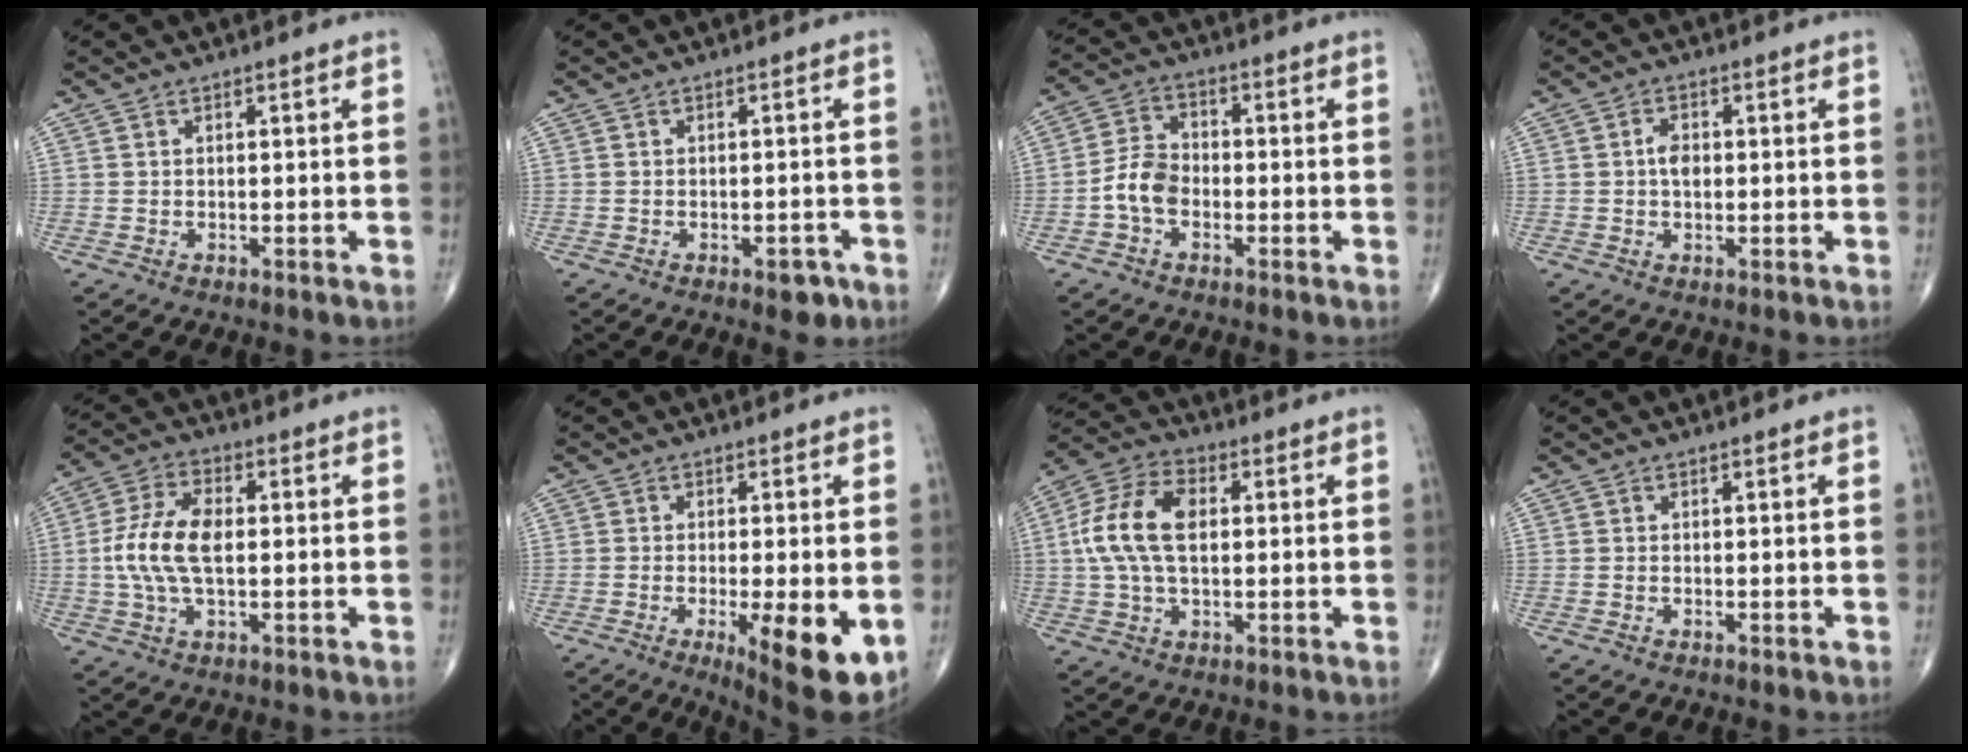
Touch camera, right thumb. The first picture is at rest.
{"total": 2.9, "force": [-1.7, 1.4, 2.0], "torque": [-0.009, 0.007, -0.018]}
{"total": 6.3, "force": [-2.1, 4.3, 4.1], "torque": [-0.071, 0.023, -0.050]}
{"total": 2.9, "force": [0.0, 1.9, 2.2], "torque": [-0.030, 0.005, -0.004]}
{"total": 10.5, "force": [0.0, 5.3, 9.0], "torque": [-0.194, 0.013, -0.002]}
{"total": 11.9, "force": [-3.4, 3.1, 11.0], "torque": [-0.149, -0.023, -0.043]}
{"total": 12.6, "force": [1.3, 7.2, 10.2], "torque": [-0.208, 0.022, 0.021]}
{"total": 0.0}